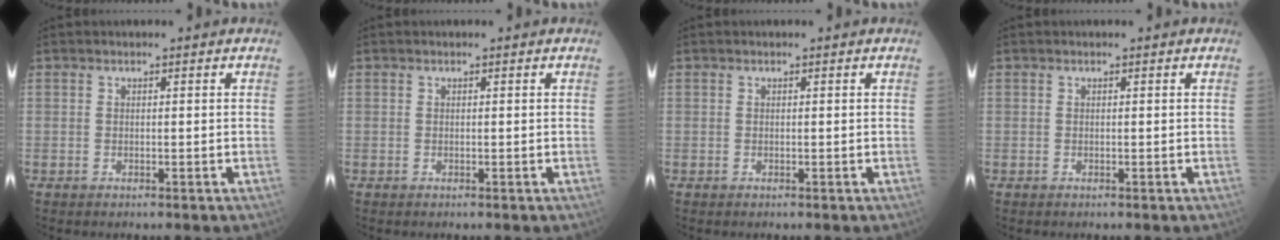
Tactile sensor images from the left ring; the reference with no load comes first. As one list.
[{"total": 0.0}, {"total": 0.0}, {"total": 0.0}]